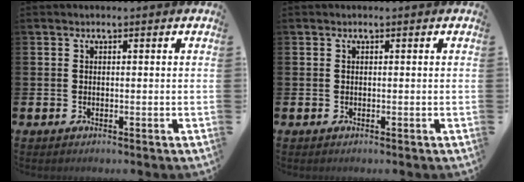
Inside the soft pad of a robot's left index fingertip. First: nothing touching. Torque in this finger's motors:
{"motor_torque": [0.00, 0.00, 0.00, 0.00]}